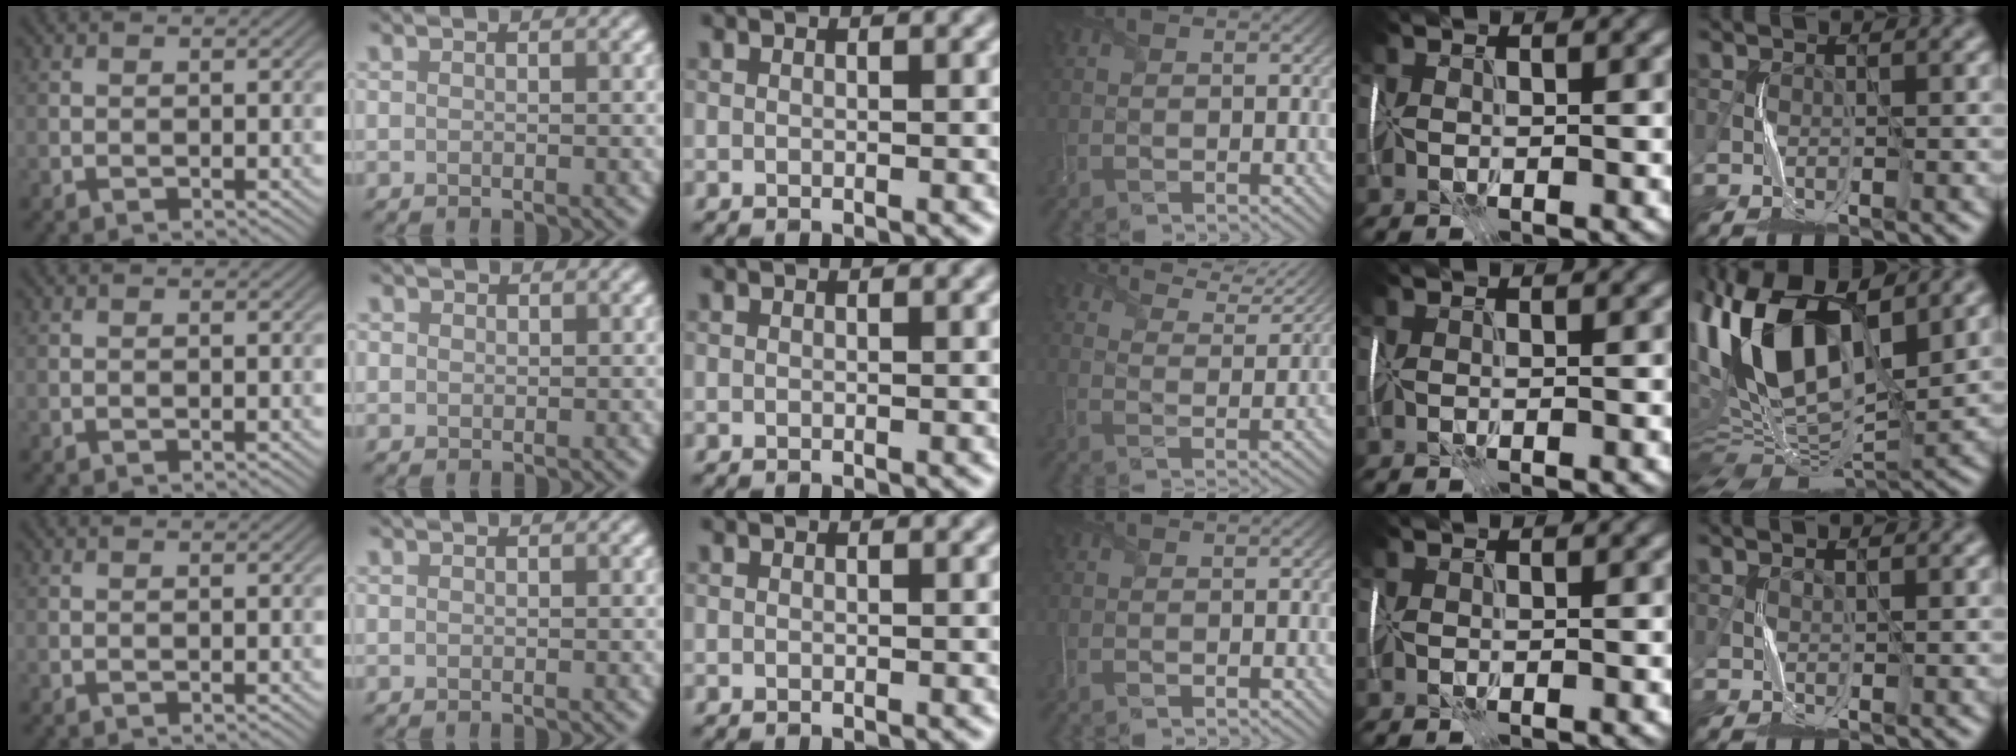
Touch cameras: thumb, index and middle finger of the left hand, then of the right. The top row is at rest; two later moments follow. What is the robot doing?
{"motion": "wrap", "object": "scarf"}